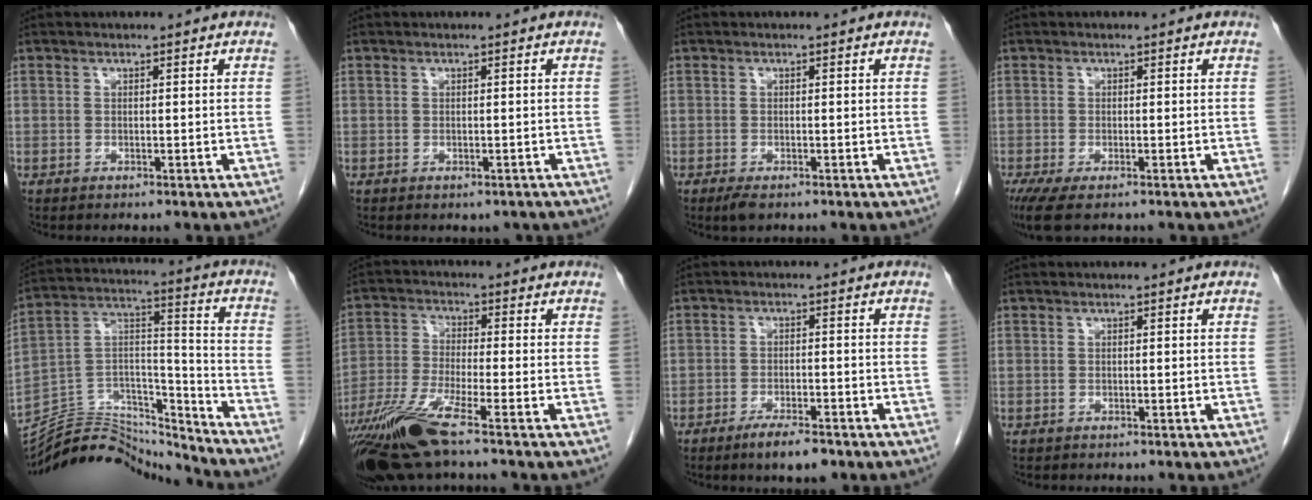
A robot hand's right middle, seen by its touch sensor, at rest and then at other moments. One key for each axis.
{"total": 1.2, "fx": -0.8, "fy": 0.7, "fz": 0.3, "tx": -0.002, "ty": 0.000, "tz": -0.008}
{"total": 1.9, "fx": -1.2, "fy": 0.7, "fz": 1.3, "tx": -0.028, "ty": -0.005, "tz": -0.018}
{"total": 5.0, "fx": -3.5, "fy": 1.2, "fz": 3.4, "tx": -0.062, "ty": -0.016, "tz": -0.058}
{"total": 17.8, "fx": -17.5, "fy": 2.8, "fz": 2.0, "tx": -0.036, "ty": 0.051, "tz": -0.297}
{"total": 10.2, "fx": -6.7, "fy": 0.0, "fz": 7.7, "tx": -0.164, "ty": -0.027, "tz": -0.128}
{"total": 4.7, "fx": -3.3, "fy": 1.2, "fz": 3.1, "tx": -0.055, "ty": -0.003, "tz": -0.053}
{"total": 0.0}